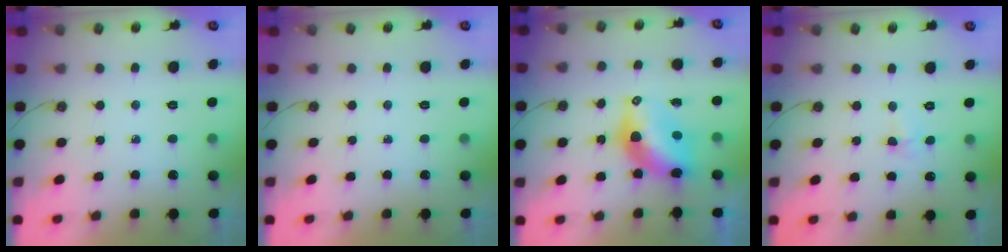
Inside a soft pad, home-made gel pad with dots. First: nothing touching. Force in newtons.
{"total": 0.0}
{"total": 10.7, "press": 10.6, "slide": 0.9}
{"total": 2.7, "press": 2.6, "slide": 0.6}